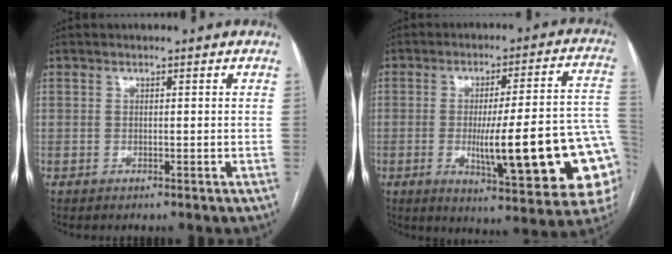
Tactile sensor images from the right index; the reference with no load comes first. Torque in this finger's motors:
{"motor_torque": [1.50, -0.64, 0.62, 0.21]}